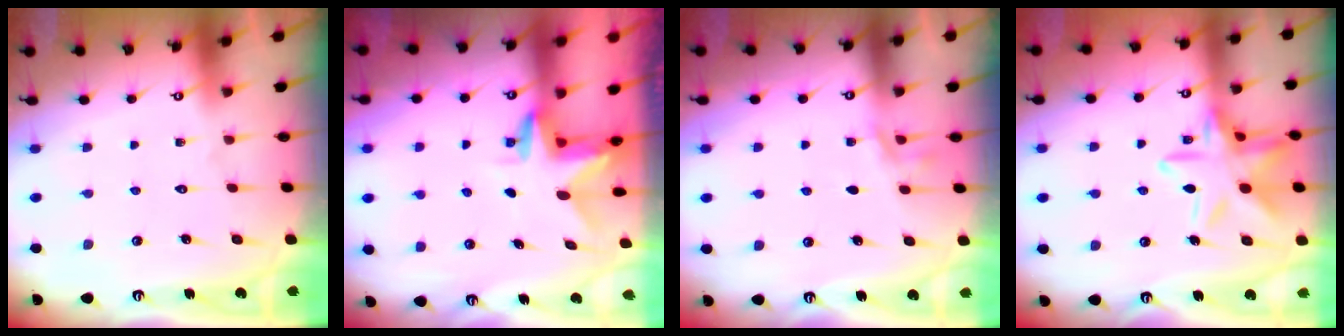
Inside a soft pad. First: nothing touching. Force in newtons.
{"total": 2.9, "press": 2.9, "slide": 0.2}
{"total": 3.3, "press": 2.9, "slide": 1.7}
{"total": 15.7, "press": 15.7, "slide": 1.2}